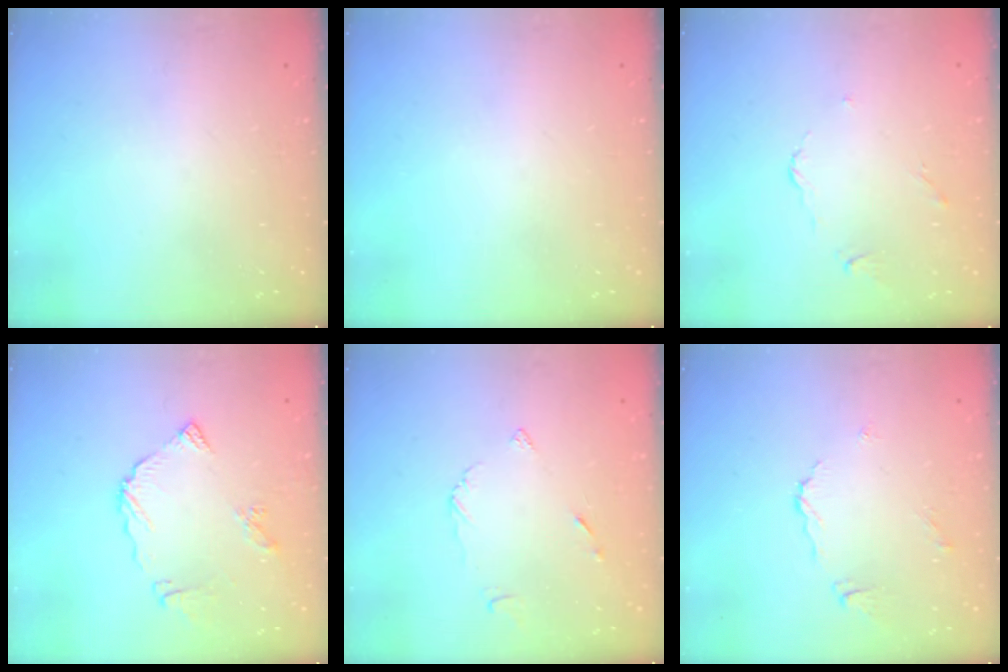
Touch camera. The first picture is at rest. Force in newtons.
{"total": 0.0}
{"total": 2.9, "press": 2.8, "slide": 0.6}
{"total": 9.9, "press": 9.9, "slide": 1.3}
{"total": 5.0, "press": 5.0, "slide": 0.3}
{"total": 5.7, "press": 5.7, "slide": 0.5}